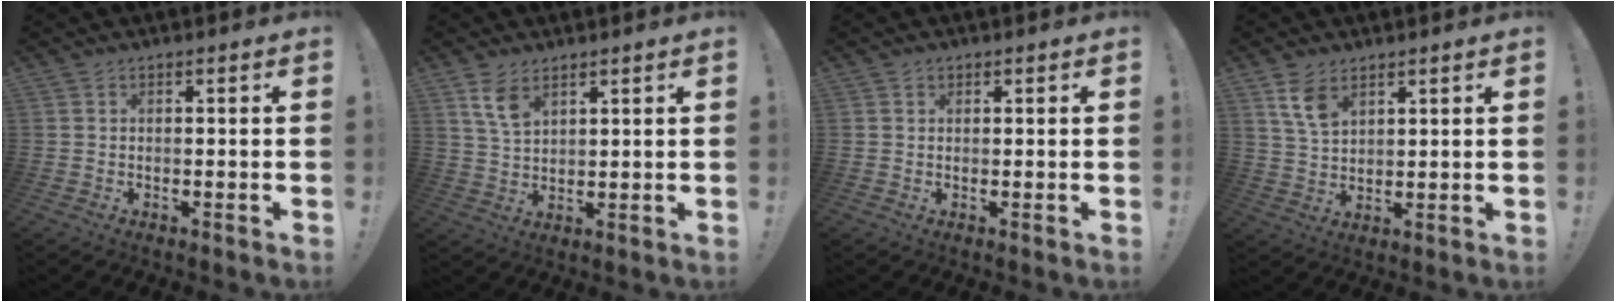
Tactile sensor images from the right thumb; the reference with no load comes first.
{"total": 6.6, "force": [4.1, 3.3, 4.1], "torque": [-0.071, -0.019, 0.076]}
{"total": 1.0, "force": [0.7, 0.7, 0.2], "torque": [-0.003, 0.001, 0.012]}
{"total": 7.1, "force": [4.2, 3.9, 4.2], "torque": [-0.075, -0.019, 0.080]}